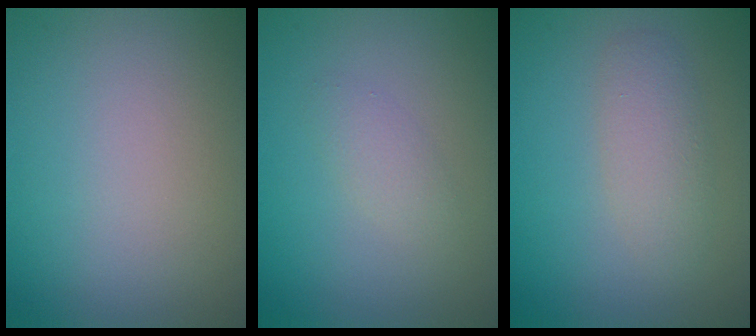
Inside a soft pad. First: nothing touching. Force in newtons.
{"total": 1.4, "press": 1.4, "slide": 0.1}
{"total": 2.3, "press": 2.3, "slide": 0.1}